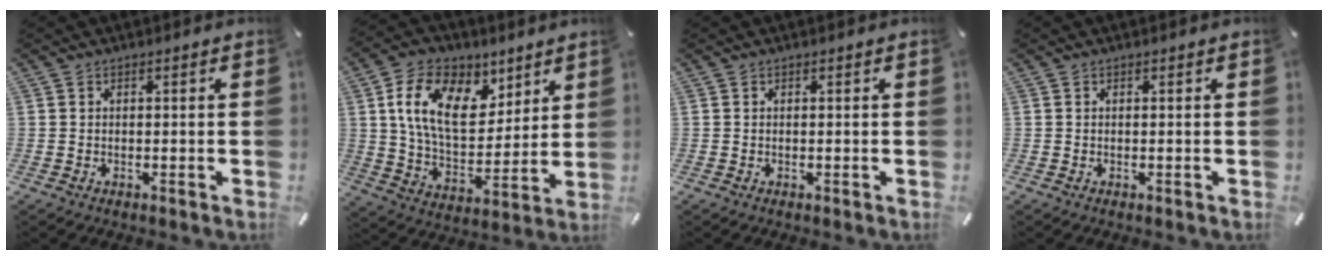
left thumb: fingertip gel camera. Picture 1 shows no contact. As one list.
[{"total": 16.8, "force": [7.6, 10.9, 10.2], "torque": [-0.190, -0.021, 0.140]}, {"total": 0.0}, {"total": 0.0}]